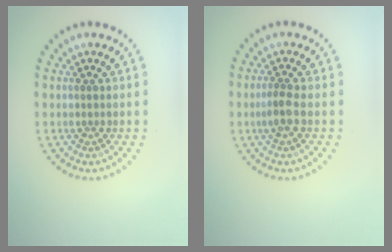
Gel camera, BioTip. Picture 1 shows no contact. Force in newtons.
{"total": 1.7, "press": 1.5, "slide": 0.8}